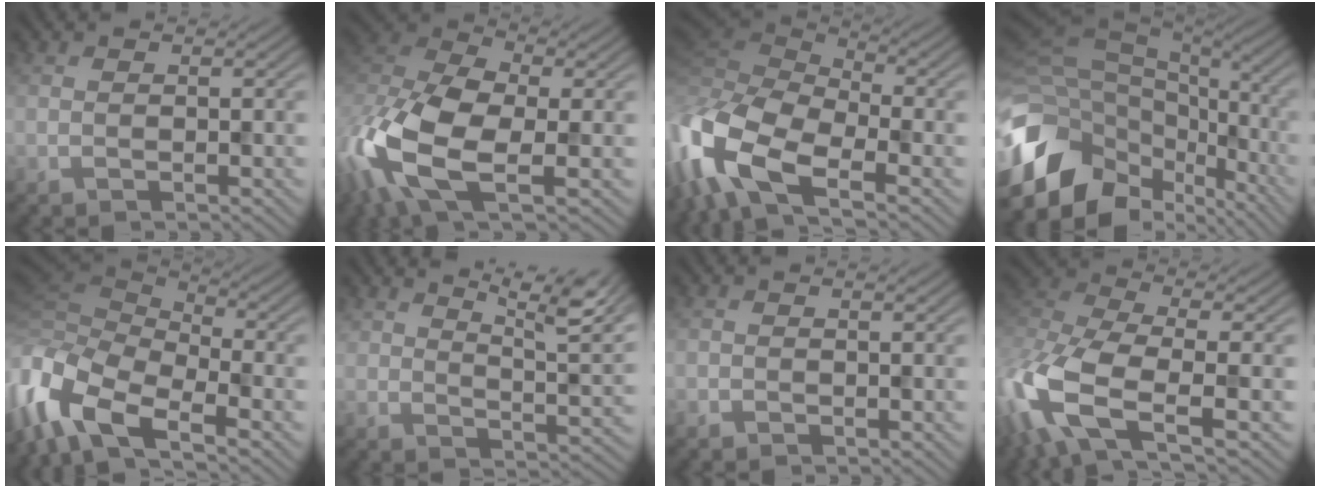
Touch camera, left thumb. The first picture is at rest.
{"total": 14.7, "force": [-4.5, 7.6, 11.7], "torque": [-0.283, -0.010, -0.098]}
{"total": 15.1, "force": [-6.0, 7.4, 11.7], "torque": [-0.303, -0.026, -0.112]}
{"total": 16.3, "force": [-6.7, 10.7, 10.4], "torque": [-0.256, -0.027, -0.107]}
{"total": 12.1, "force": [-6.8, 4.9, 8.7], "torque": [-0.217, -0.008, -0.142]}
{"total": 8.3, "force": [5.9, 2.5, 5.3], "torque": [-0.097, 0.000, 0.102]}
{"total": 0.5, "force": [0.0, 0.5, 0.0], "torque": [0.002, -0.003, -0.003]}
{"total": 12.2, "force": [-4.8, 5.2, 9.9], "torque": [-0.242, -0.013, -0.110]}